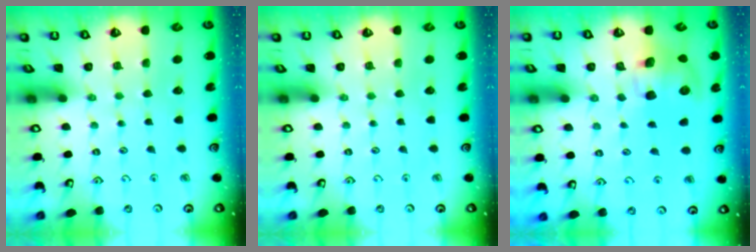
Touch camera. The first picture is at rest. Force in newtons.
{"total": 0.0}
{"total": 9.5, "press": 9.4, "slide": 1.7}